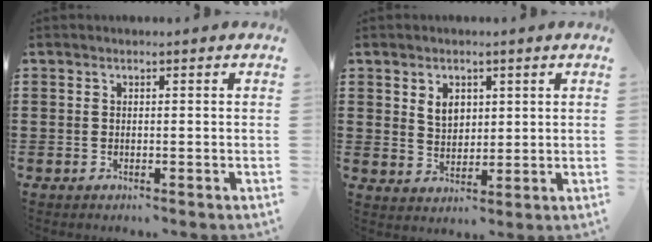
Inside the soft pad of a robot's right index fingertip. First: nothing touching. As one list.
[{"total": 3.8, "force": [1.6, 2.7, 2.1], "torque": [-0.051, 0.010, 0.028]}]